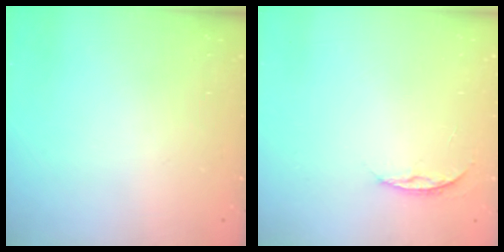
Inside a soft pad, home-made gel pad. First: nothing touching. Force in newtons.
{"total": 5.7, "press": 5.6, "slide": 0.7}